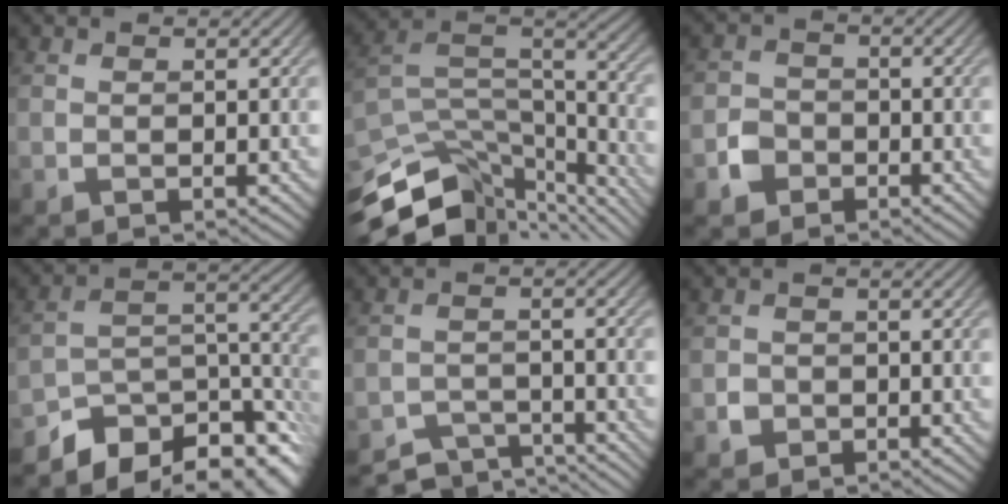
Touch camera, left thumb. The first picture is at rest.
{"total": 12.1, "force": [-7.9, 5.4, 7.5], "torque": [-0.184, -0.013, -0.119]}
{"total": 3.2, "force": [-1.7, 2.6, 0.8], "torque": [-0.019, 0.001, -0.038]}
{"total": 12.4, "force": [-9.7, 4.8, 6.0], "torque": [-0.101, -0.011, -0.155]}
{"total": 5.3, "force": [-4.9, 1.5, 1.4], "torque": [-0.024, -0.005, -0.077]}
{"total": 1.5, "force": [-0.7, 1.3, 0.3], "torque": [0.001, 0.000, -0.016]}